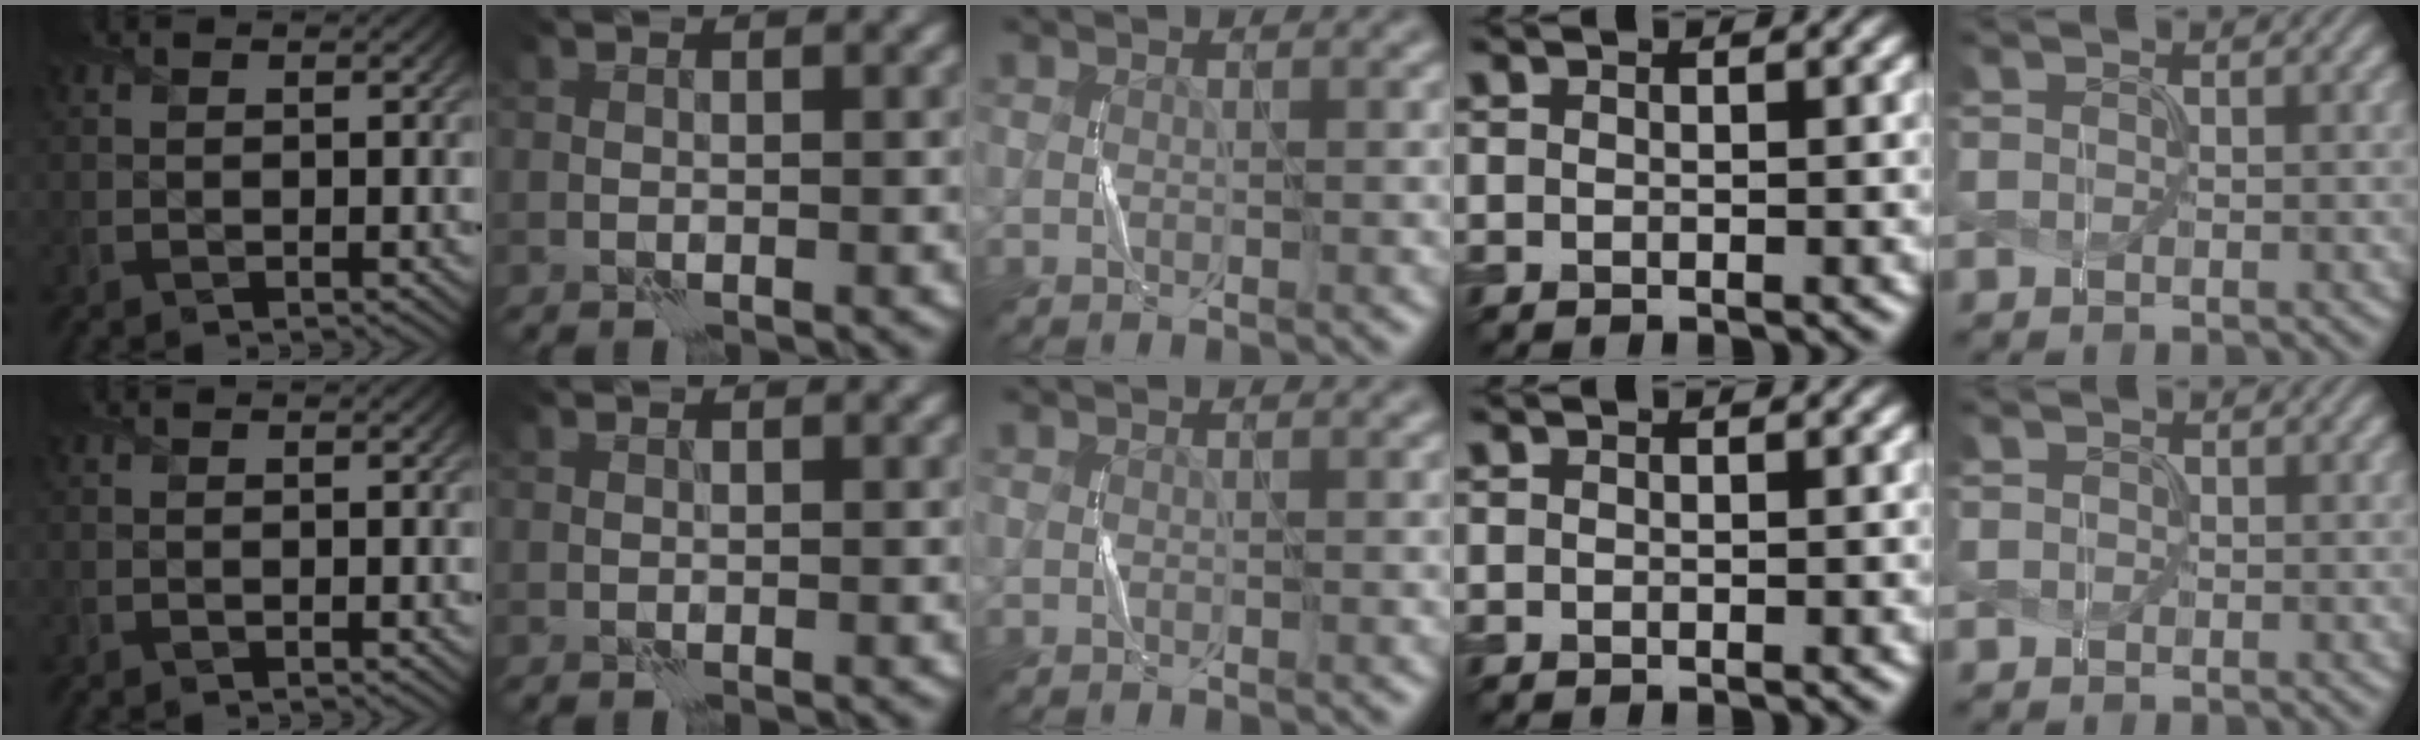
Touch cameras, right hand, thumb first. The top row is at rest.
{"little": {"total": 0.6, "force": [0.0, -0.2, -0.5], "torque": [0.009, 0.000, 0.005]}}